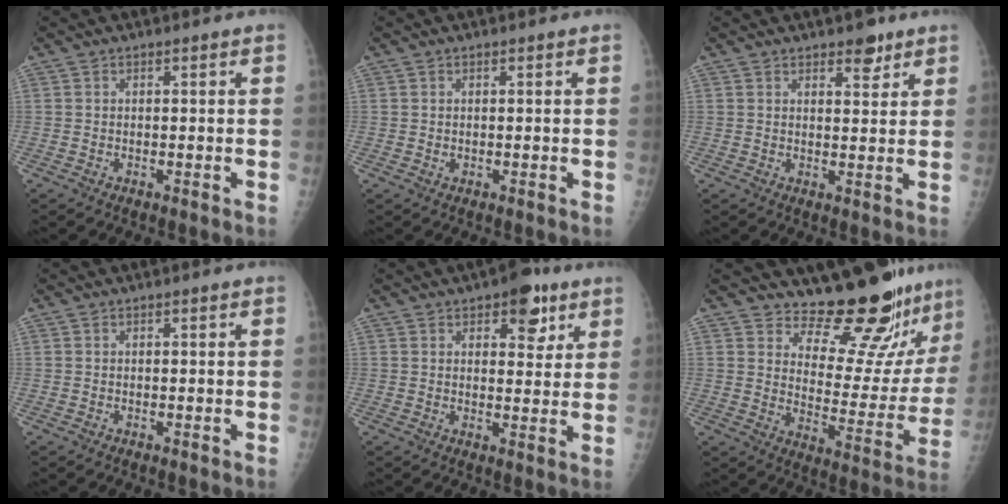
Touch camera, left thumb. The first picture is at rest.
{"total": 0.6, "force": [0.3, 0.4, 0.2], "torque": [-0.001, -0.002, 0.005]}
{"total": 4.0, "force": [2.8, 1.9, 2.1], "torque": [-0.010, -0.017, 0.040]}
{"total": 0.0}
{"total": 7.6, "force": [4.2, 4.1, 4.8], "torque": [-0.029, -0.016, 0.051]}
{"total": 16.7, "force": [15.6, 3.5, 4.8], "torque": [-0.019, -0.164, 0.205]}